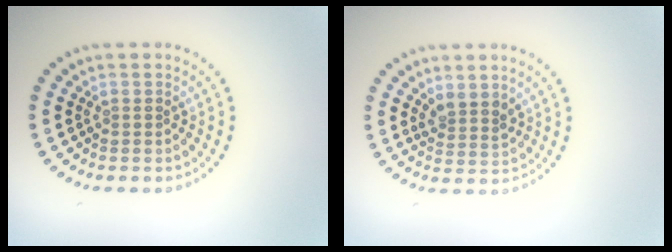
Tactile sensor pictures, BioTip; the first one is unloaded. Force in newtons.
{"total": 2.0, "press": 1.7, "slide": 1.0}